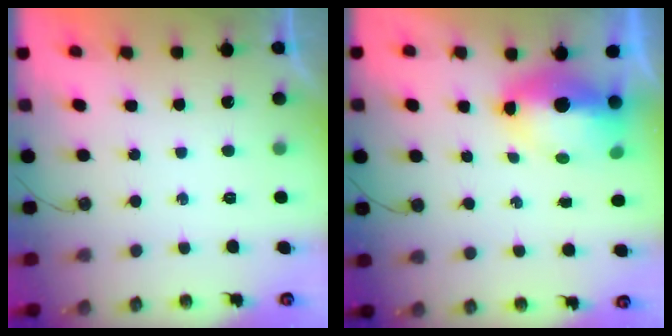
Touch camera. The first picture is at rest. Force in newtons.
{"total": 9.5, "press": 9.5, "slide": 1.0}